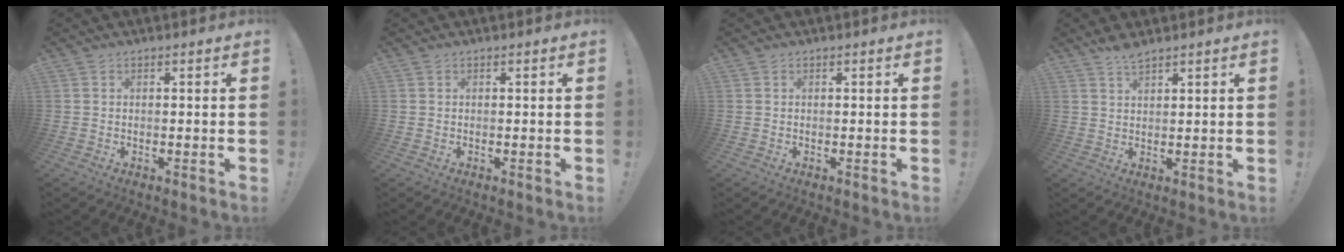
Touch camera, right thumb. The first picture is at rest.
{"total": 0.0}
{"total": 0.0}
{"total": 3.5, "force": [3.0, 0.5, 1.6], "torque": [-0.021, -0.022, 0.052]}